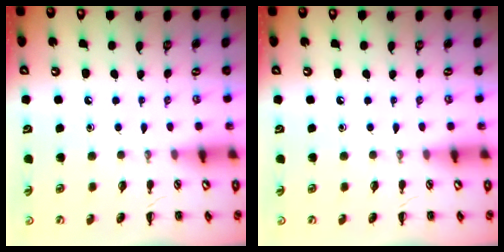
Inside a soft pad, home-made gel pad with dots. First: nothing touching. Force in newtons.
{"total": 0.0}